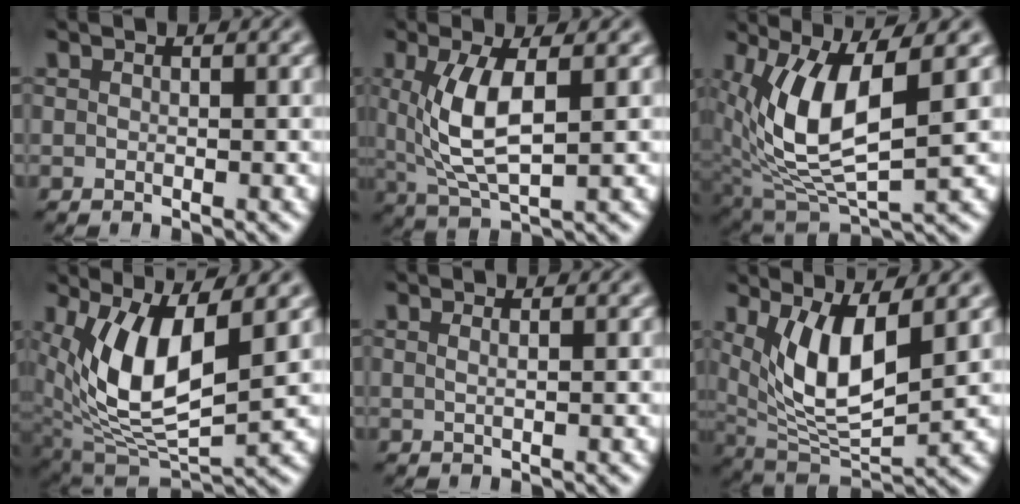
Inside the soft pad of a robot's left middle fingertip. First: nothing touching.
{"total": 5.7, "force": [1.0, 2.1, 5.3], "torque": [-0.119, -0.004, 0.025]}
{"total": 8.3, "force": [1.9, 3.3, 7.4], "torque": [-0.163, -0.012, 0.041]}
{"total": 9.2, "force": [2.4, 3.7, 8.1], "torque": [-0.167, -0.013, 0.046]}
{"total": 0.9, "force": [0.4, 0.4, 0.7], "torque": [-0.006, -0.002, -0.001]}
{"total": 7.1, "force": [2.2, 2.7, 6.2], "torque": [-0.128, -0.019, 0.047]}